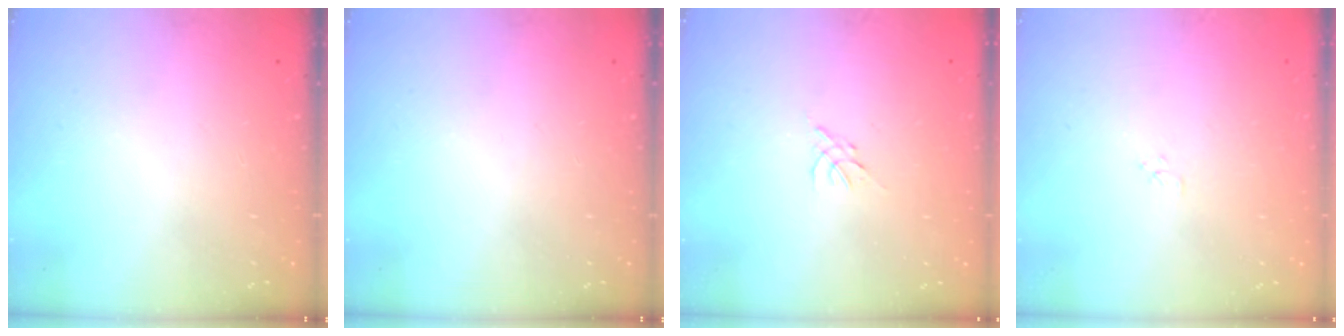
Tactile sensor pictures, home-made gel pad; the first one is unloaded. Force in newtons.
{"total": 0.0}
{"total": 0.0}
{"total": 2.9, "press": 2.9, "slide": 0.3}